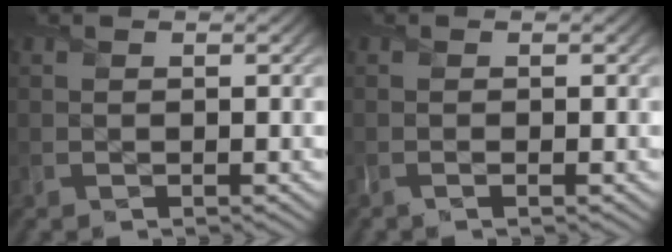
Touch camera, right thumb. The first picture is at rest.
{"total": 0.7, "force": [-0.1, 0.0, 0.7], "torque": [-0.011, -0.001, -0.008]}